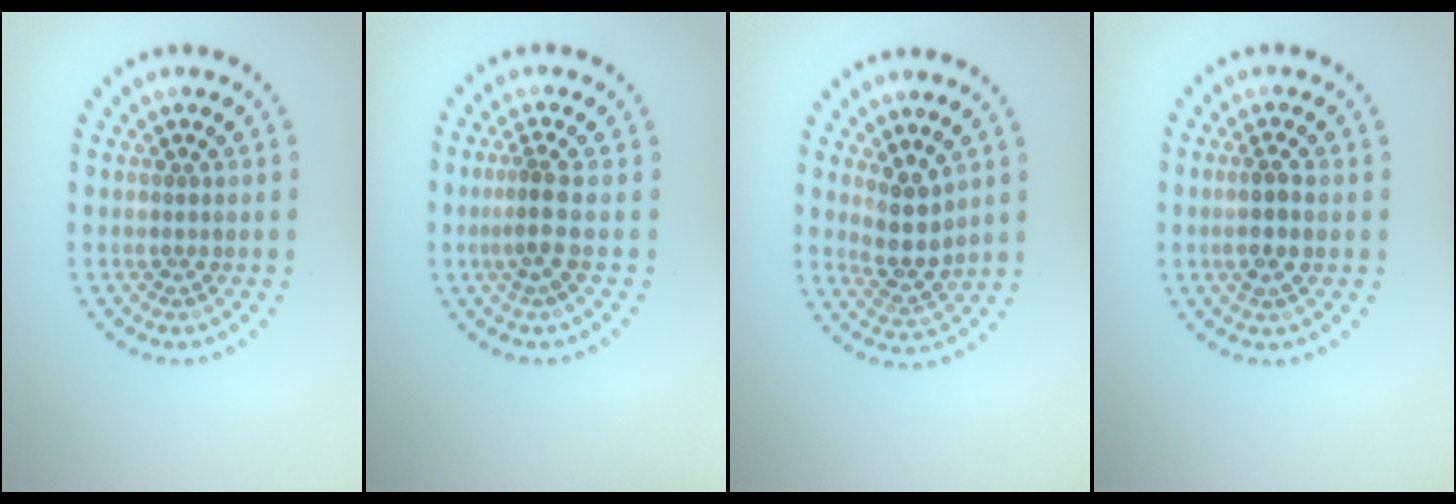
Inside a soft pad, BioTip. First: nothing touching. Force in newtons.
{"total": 1.9, "press": 1.2, "slide": 1.5}
{"total": 2.8, "press": 2.3, "slide": 1.6}
{"total": 2.1, "press": 2.0, "slide": 0.6}